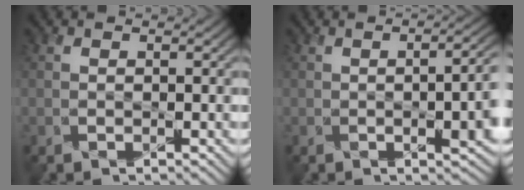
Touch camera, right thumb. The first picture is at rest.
{"total": 7.0, "force": [-1.0, 2.7, 6.4], "torque": [-0.070, -0.008, -0.006]}